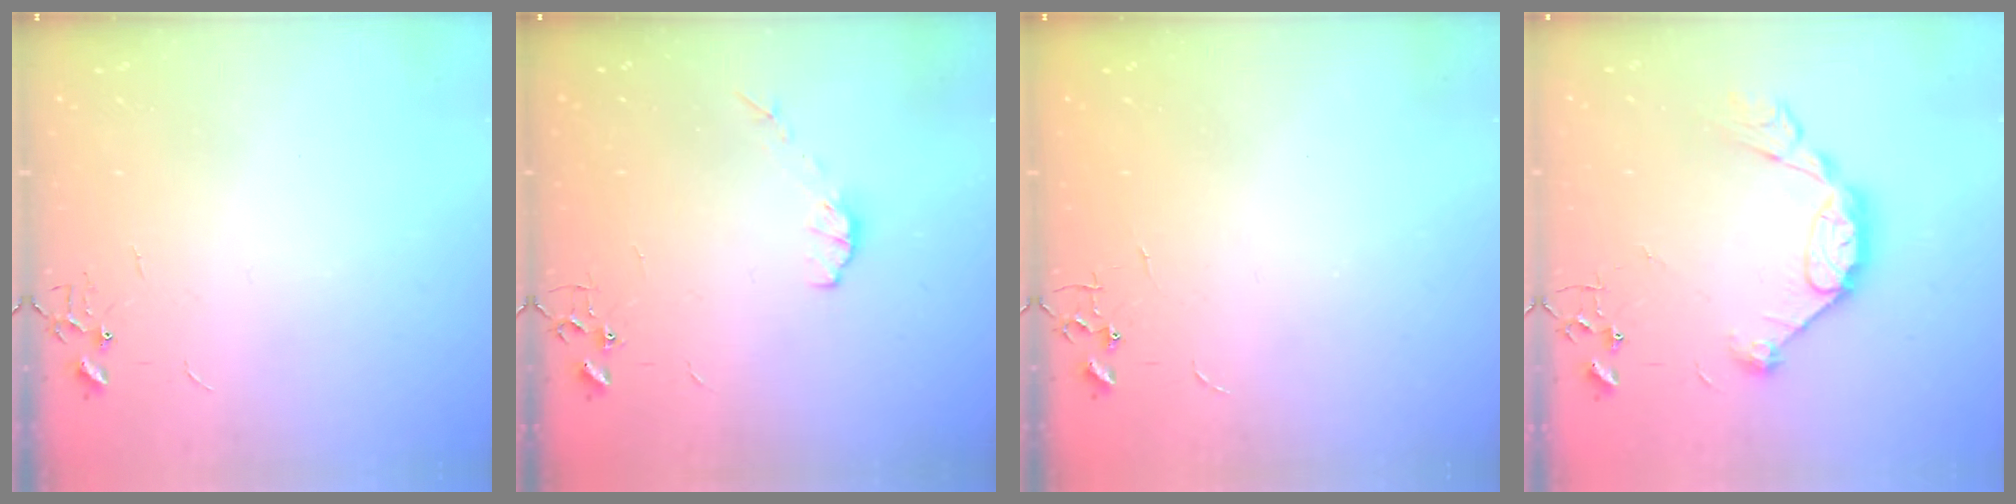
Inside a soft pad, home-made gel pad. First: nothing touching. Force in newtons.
{"total": 5.1, "press": 5.1, "slide": 0.8}
{"total": 0.0}
{"total": 12.9, "press": 12.9, "slide": 0.8}